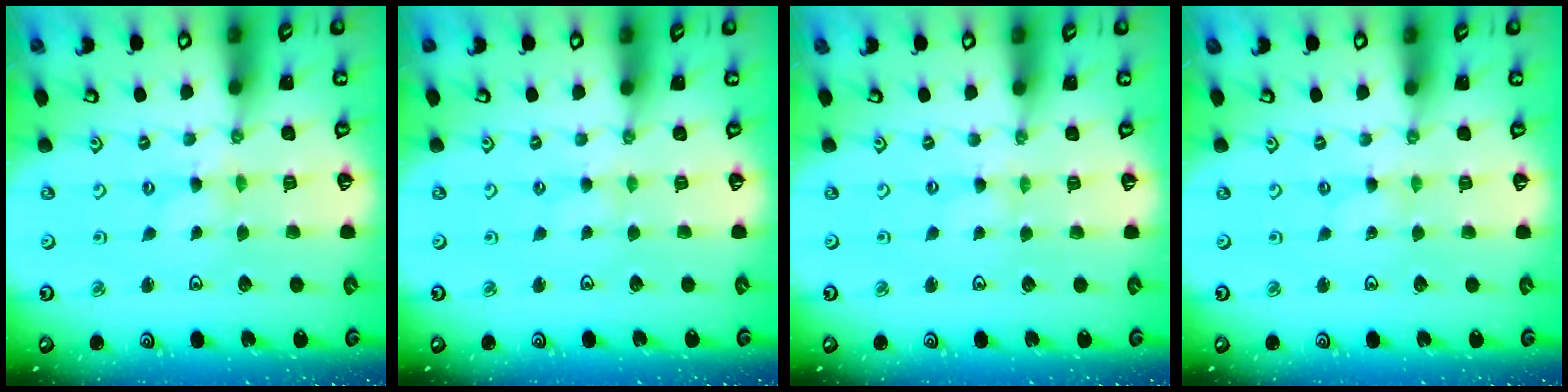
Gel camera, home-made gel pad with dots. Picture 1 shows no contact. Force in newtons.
{"total": 1.2, "press": 1.2, "slide": 0.3}
{"total": 1.2, "press": 1.2, "slide": 0.3}
{"total": 0.6, "press": 0.6, "slide": 0.2}